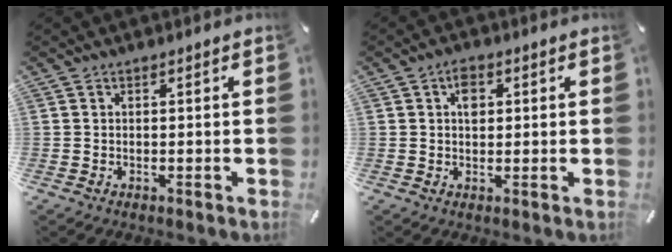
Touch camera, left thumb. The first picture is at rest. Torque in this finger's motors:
{"motor_torque": [0.62, 0.83, 0.27, -0.27, 0.19]}